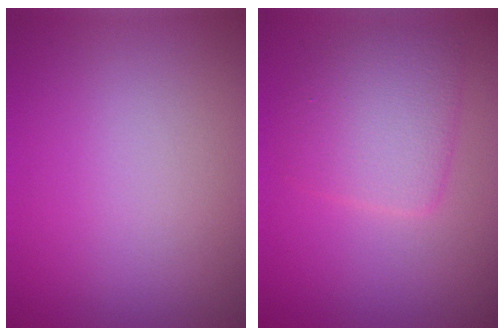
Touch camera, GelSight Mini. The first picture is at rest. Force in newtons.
{"total": 4.0, "press": 4.0, "slide": 0.2}